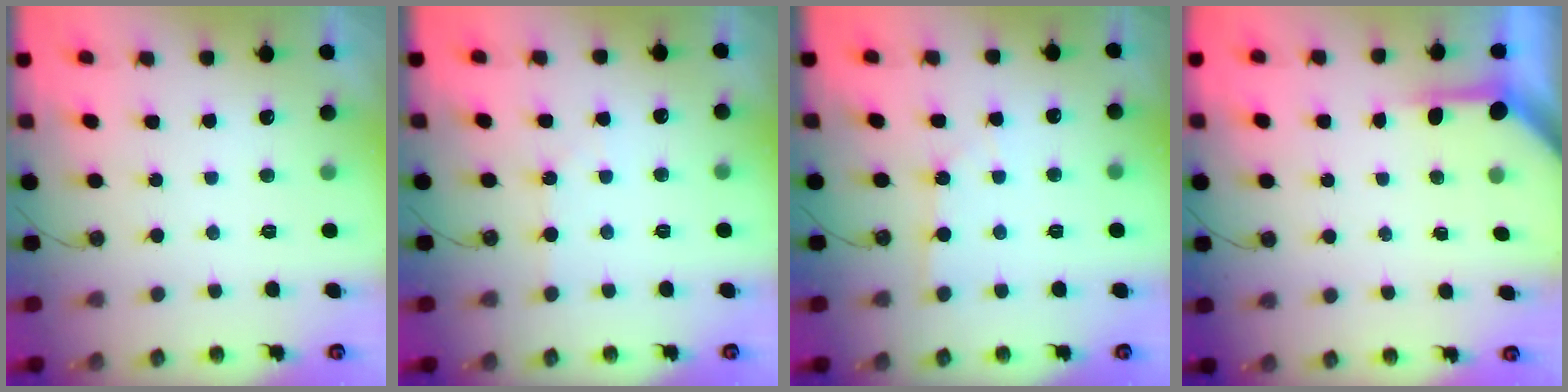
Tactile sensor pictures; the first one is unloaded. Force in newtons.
{"total": 2.9, "press": 2.8, "slide": 0.5}
{"total": 1.8, "press": 1.8, "slide": 0.3}
{"total": 4.0, "press": 4.0, "slide": 0.3}